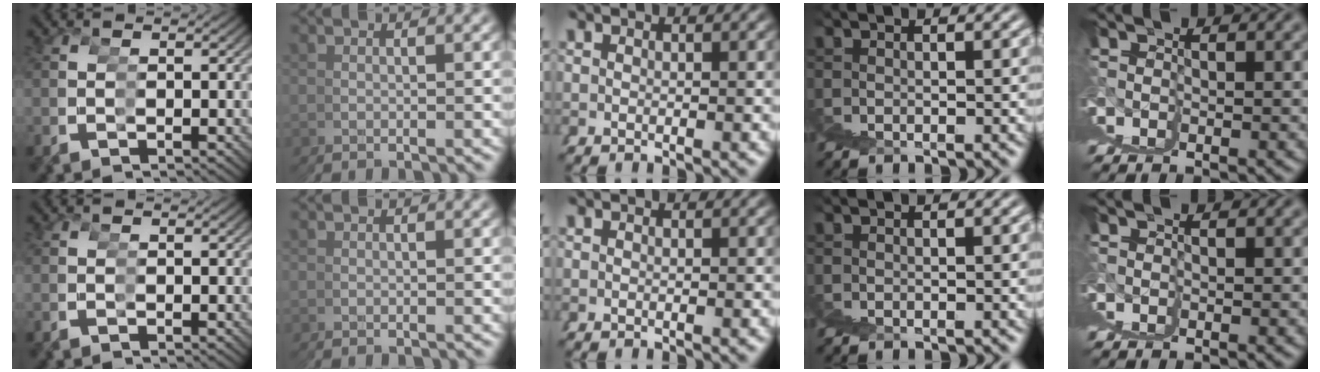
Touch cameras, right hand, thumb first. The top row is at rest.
{}